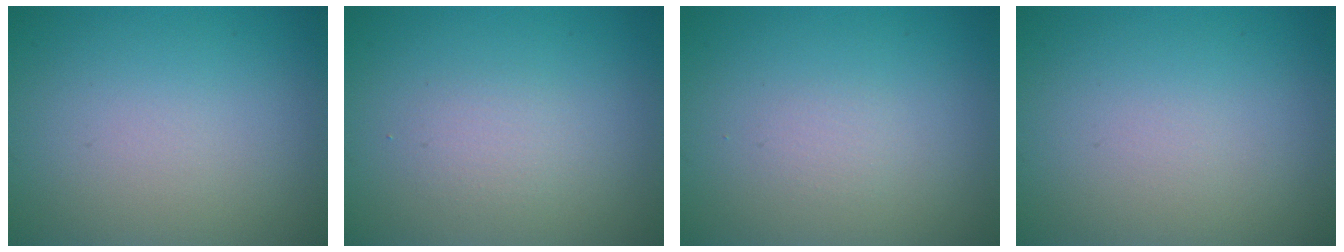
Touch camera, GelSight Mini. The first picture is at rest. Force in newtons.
{"total": 1.3, "press": 1.3, "slide": 0.1}
{"total": 0.7, "press": 0.7, "slide": 0.0}
{"total": 0.0}